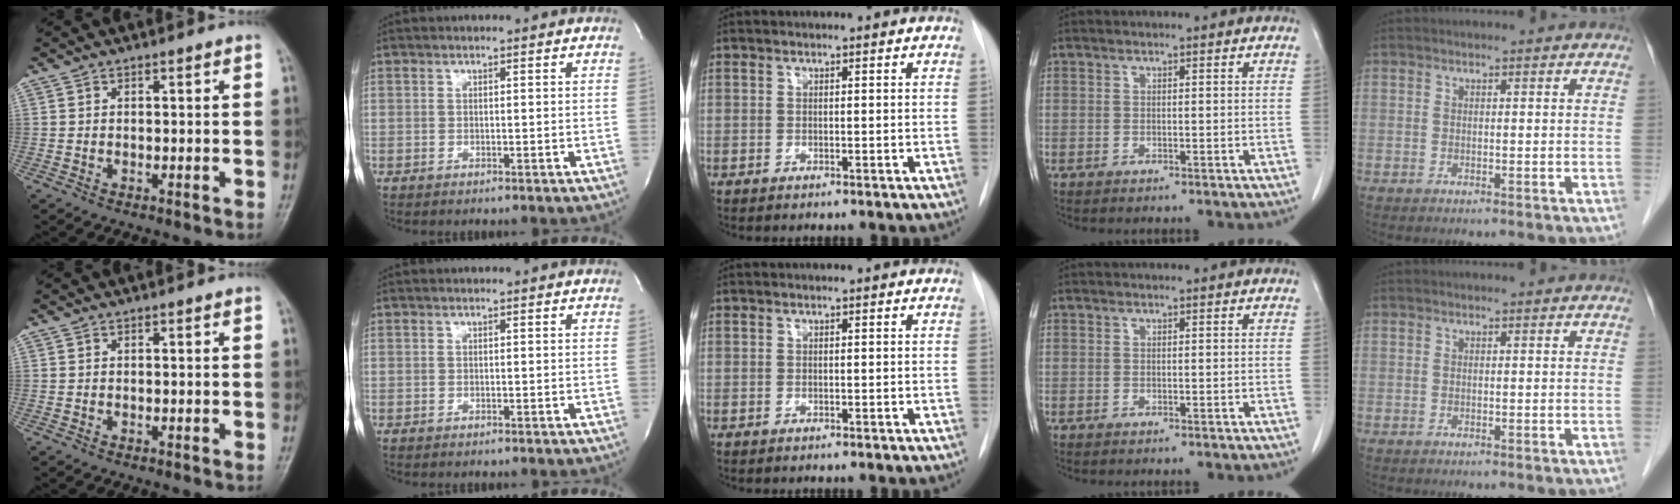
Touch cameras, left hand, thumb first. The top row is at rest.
{}